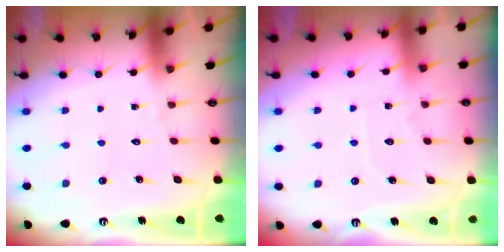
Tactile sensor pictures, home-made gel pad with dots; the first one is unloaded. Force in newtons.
{"total": 3.4, "press": 3.4, "slide": 0.4}